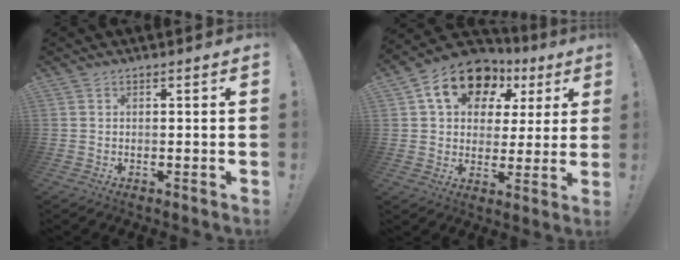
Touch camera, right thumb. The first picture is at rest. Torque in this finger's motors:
{"motor_torque": [1.07, 2.69, 0.77, 0.11, 0.06]}